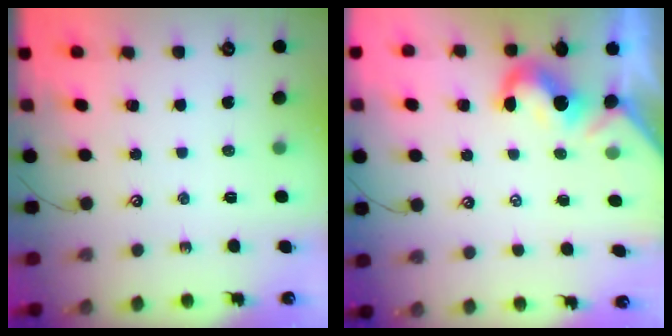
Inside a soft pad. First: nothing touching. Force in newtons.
{"total": 1.6, "press": 1.3, "slide": 0.8}